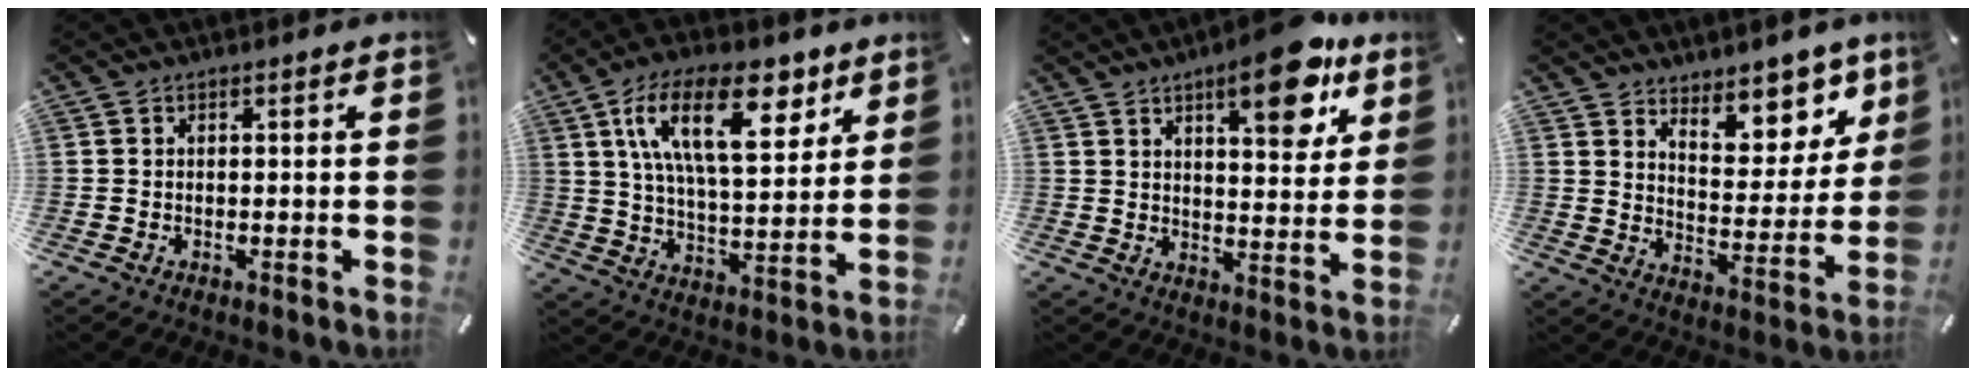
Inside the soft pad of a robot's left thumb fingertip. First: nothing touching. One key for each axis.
{"total": 20.1, "fx": 9.6, "fy": 9.3, "fz": 15.0, "tx": -0.261, "ty": -0.022, "tz": 0.153}
{"total": 14.1, "fx": 8.4, "fy": 5.3, "fz": 10.0, "tx": -0.129, "ty": -0.043, "tz": 0.135}
{"total": 10.0, "fx": 8.5, "fy": 4.8, "fz": 2.2, "tx": -0.006, "ty": -0.094, "tz": 0.150}